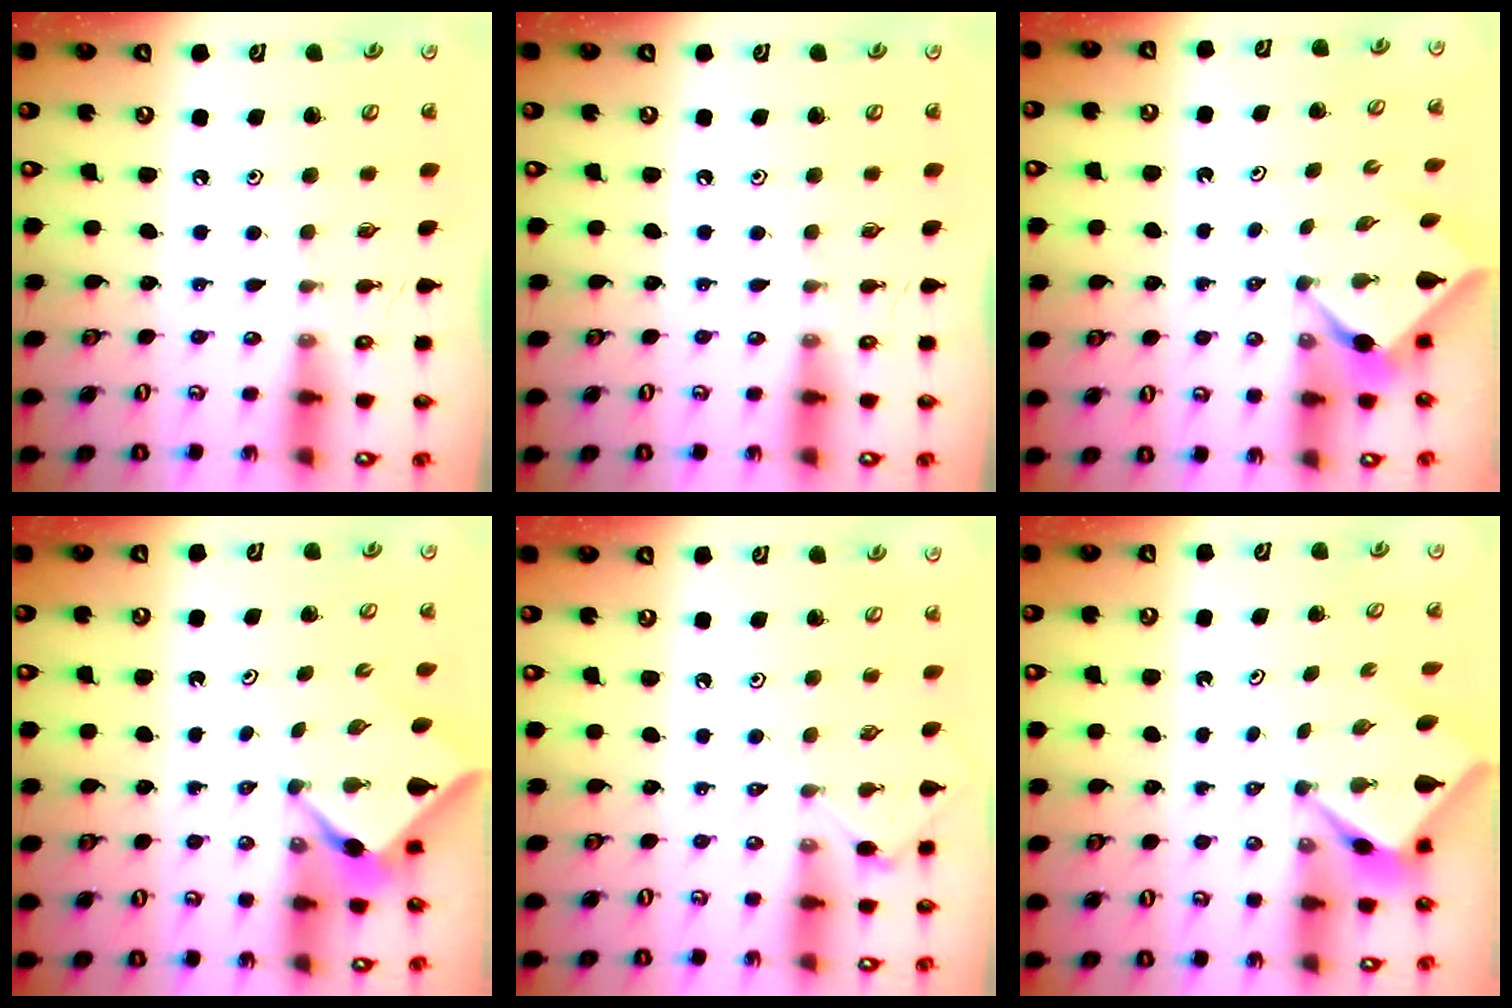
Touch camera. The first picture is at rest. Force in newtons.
{"total": 0.0}
{"total": 2.3, "press": 2.3, "slide": 0.3}
{"total": 3.1, "press": 3.1, "slide": 0.3}
{"total": 4.7, "press": 4.6, "slide": 0.7}
{"total": 2.5, "press": 2.5, "slide": 0.1}